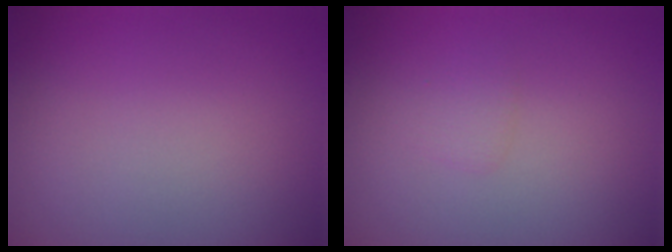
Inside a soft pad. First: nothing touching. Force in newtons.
{"total": 0.9, "press": 0.9, "slide": 0.1}